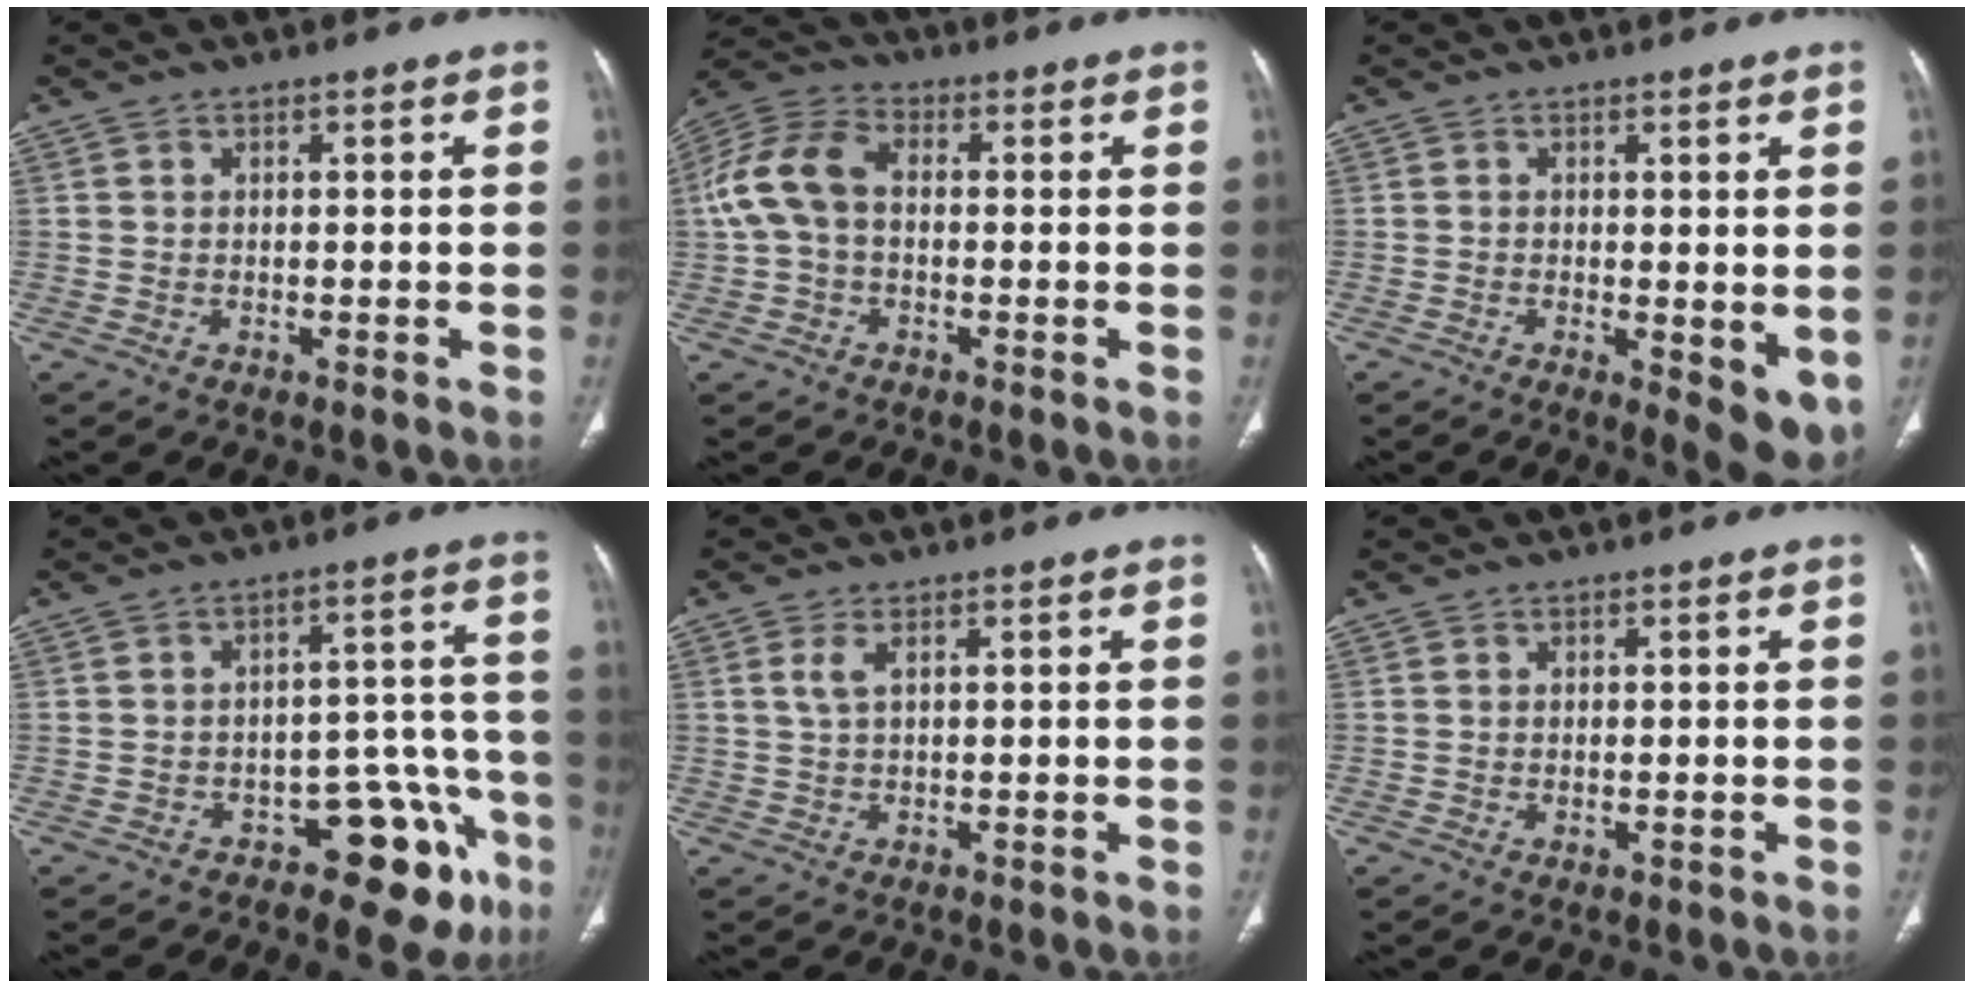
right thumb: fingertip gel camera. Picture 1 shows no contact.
{"total": 9.9, "force": [0.0, 6.5, 7.5], "torque": [-0.159, 0.031, -0.009]}
{"total": 7.0, "force": [-1.1, 2.7, 6.4], "torque": [-0.080, -0.019, -0.012]}
{"total": 11.9, "force": [-6.9, 6.2, 7.5], "torque": [-0.041, 0.073, -0.087]}
{"total": 2.1, "force": [0.8, 0.7, 1.8], "torque": [-0.050, 0.006, 0.022]}
{"total": 0.7, "force": [-0.1, 0.3, 0.6], "torque": [-0.013, -0.003, 0.000]}